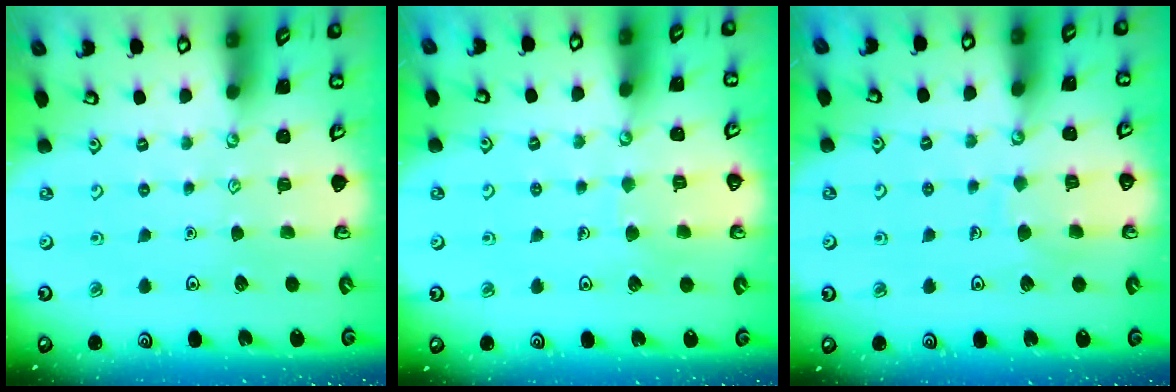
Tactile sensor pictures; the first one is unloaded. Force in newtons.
{"total": 5.5, "press": 5.5, "slide": 0.6}
{"total": 6.9, "press": 6.9, "slide": 0.7}